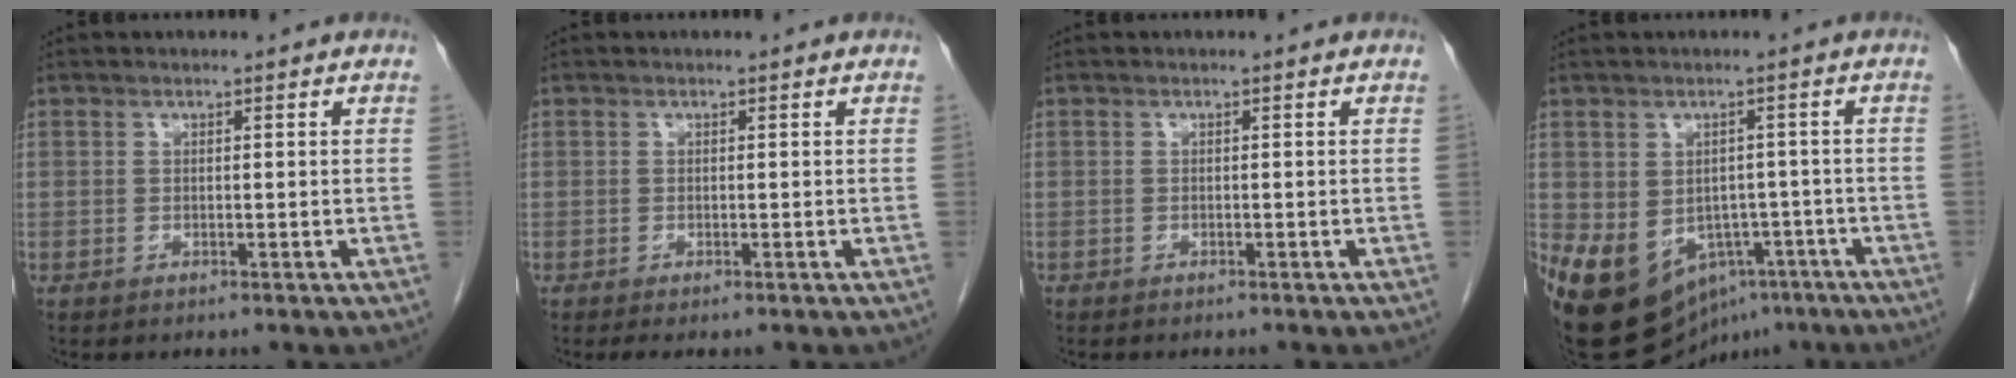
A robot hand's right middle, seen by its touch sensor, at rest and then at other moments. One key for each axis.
{"total": 1.1, "fx": -0.8, "fy": 0.0, "fz": 0.8, "tx": -0.015, "ty": -0.007, "tz": -0.011}
{"total": 0.5, "fx": -0.5, "fy": 0.1, "fz": 0.1, "tx": -0.006, "ty": -0.001, "tz": -0.010}
{"total": 15.1, "fx": -7.0, "fy": 10.8, "fz": 7.9, "tx": -0.161, "ty": 0.008, "tz": -0.087}